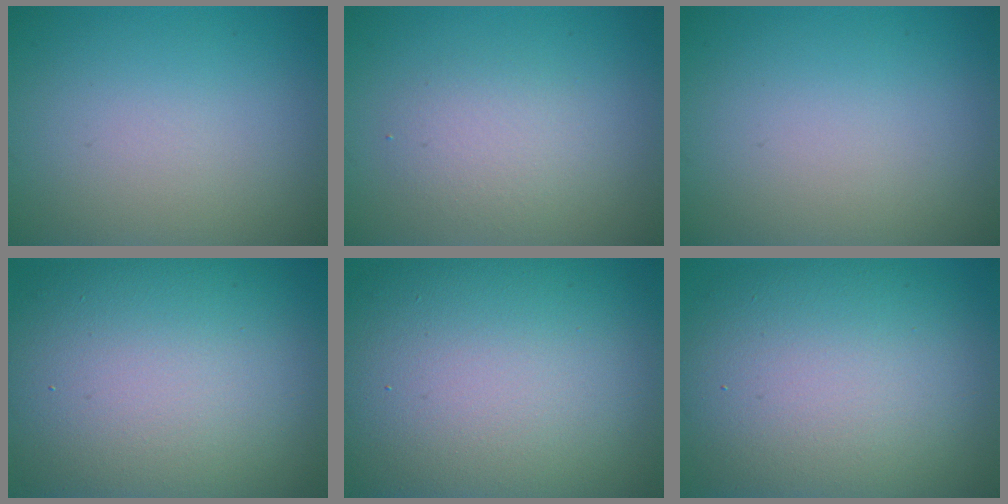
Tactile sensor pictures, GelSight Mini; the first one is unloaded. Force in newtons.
{"total": 2.2, "press": 2.2, "slide": 0.1}
{"total": 0.0}
{"total": 16.4, "press": 16.4, "slide": 0.8}
{"total": 18.7, "press": 18.7, "slide": 1.0}
{"total": 13.2, "press": 13.2, "slide": 0.9}